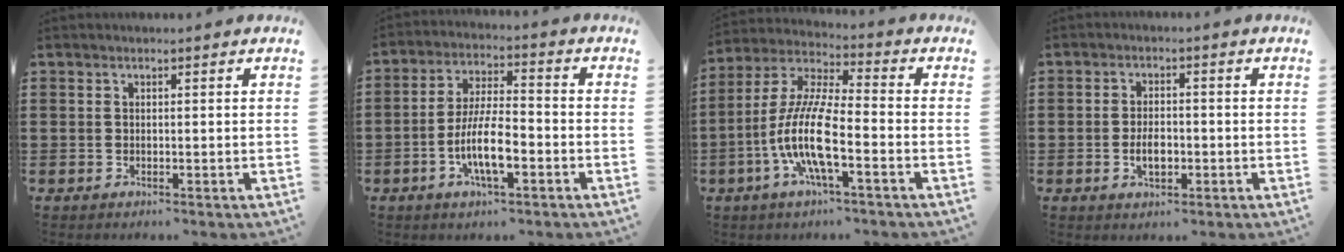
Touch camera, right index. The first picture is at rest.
{"total": 8.9, "force": [-3.1, 2.7, 7.9], "torque": [-0.162, -0.004, -0.061]}
{"total": 10.6, "force": [-4.4, 1.7, 9.5], "torque": [-0.229, -0.020, -0.092]}
{"total": 3.8, "force": [-1.0, 2.0, 3.1], "torque": [-0.056, -0.002, -0.021]}